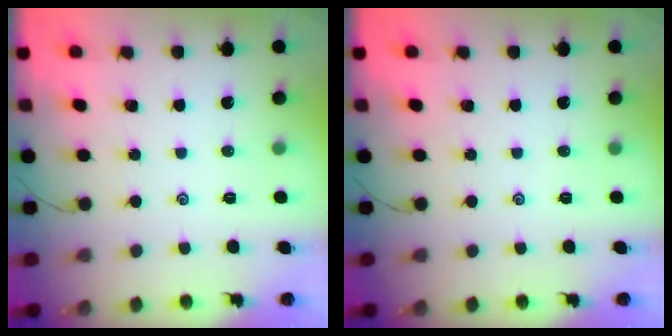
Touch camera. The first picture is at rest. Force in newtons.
{"total": 0.0}